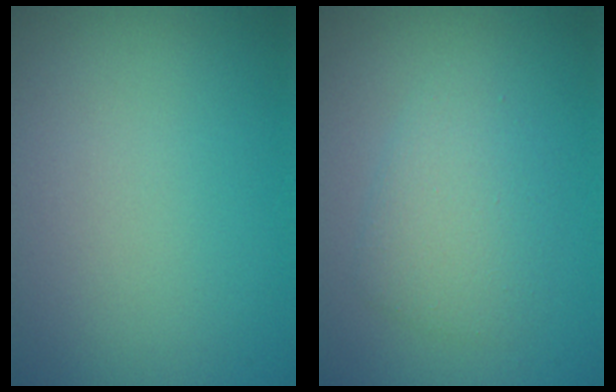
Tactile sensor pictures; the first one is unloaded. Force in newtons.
{"total": 2.8, "press": 2.8, "slide": 0.2}